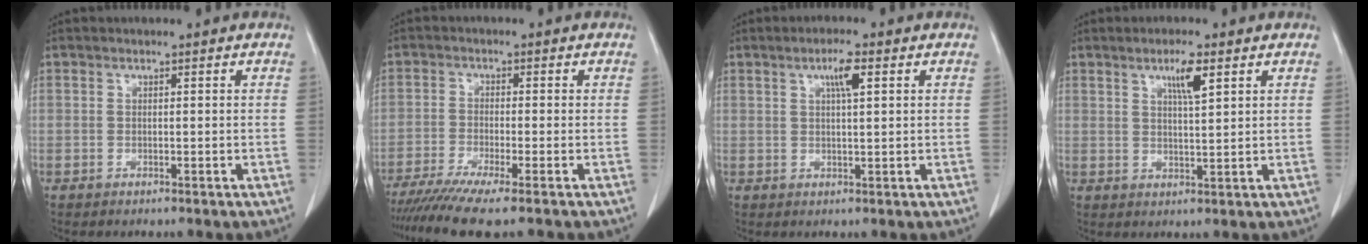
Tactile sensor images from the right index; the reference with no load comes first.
{"total": 8.5, "force": [-6.8, -0.7, 5.1], "torque": [-0.078, -0.019, -0.110]}
{"total": 3.5, "force": [1.5, 0.4, 3.2], "torque": [-0.057, 0.001, 0.024]}
{"total": 4.4, "force": [2.3, 0.4, 3.7], "torque": [-0.064, -0.003, 0.039]}